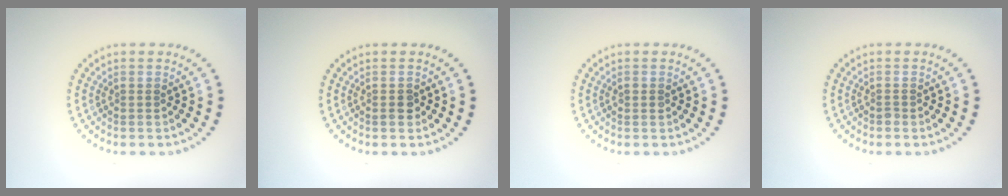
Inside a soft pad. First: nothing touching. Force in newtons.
{"total": 1.2, "press": 1.1, "slide": 0.4}
{"total": 0.8, "press": 0.7, "slide": 0.1}
{"total": 0.5, "press": 0.4, "slide": 0.4}